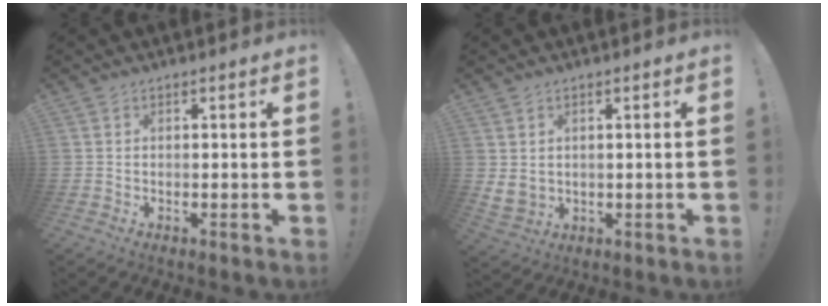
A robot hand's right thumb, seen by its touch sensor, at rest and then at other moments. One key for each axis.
{"total": 3.8, "fx": 2.1, "fy": 2.7, "fz": 1.7, "tx": -0.039, "ty": -0.011, "tz": 0.041}